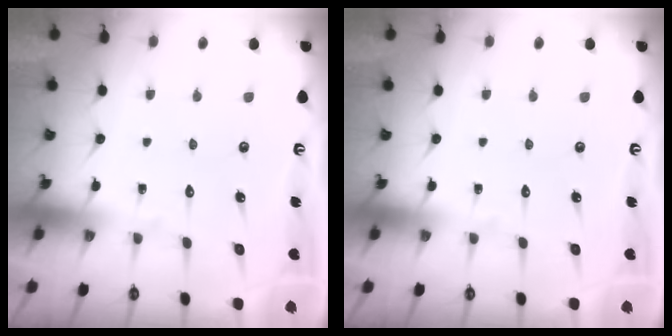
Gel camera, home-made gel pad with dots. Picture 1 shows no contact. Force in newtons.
{"total": 0.0}